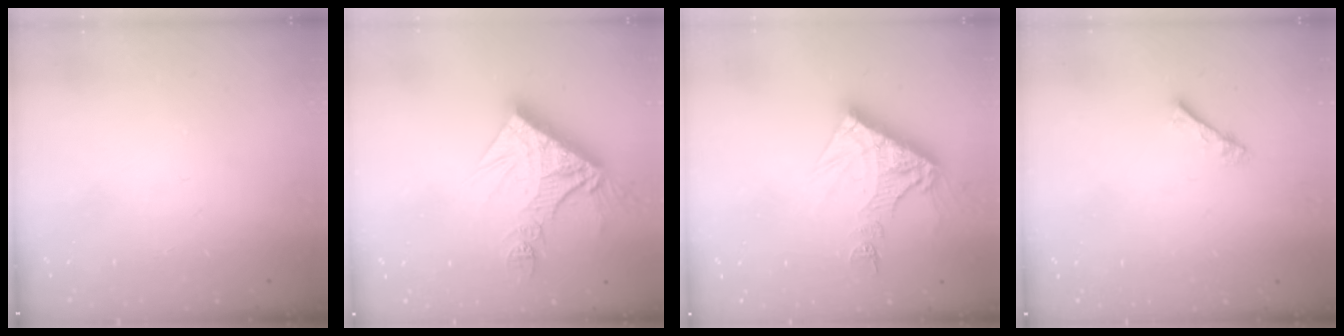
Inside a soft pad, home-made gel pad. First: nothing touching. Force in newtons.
{"total": 14.2, "press": 14.2, "slide": 1.2}
{"total": 12.9, "press": 12.8, "slide": 1.3}
{"total": 2.3, "press": 2.3, "slide": 0.3}